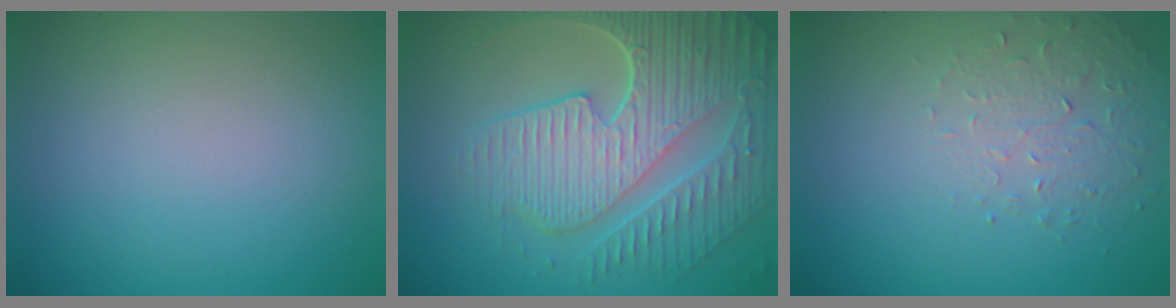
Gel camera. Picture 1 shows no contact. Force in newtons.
{"total": 9.3, "press": 6.3, "slide": 6.8}
{"total": 1.6, "press": 1.1, "slide": 1.2}